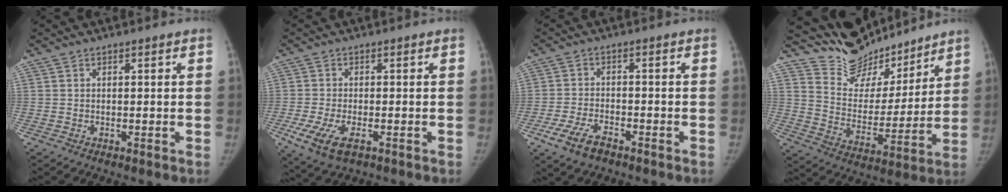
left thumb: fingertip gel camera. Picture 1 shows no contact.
{"total": 7.2, "force": [-2.8, 3.6, 5.6], "torque": [-0.119, -0.010, -0.044]}
{"total": 6.2, "force": [-3.8, 3.0, 3.9], "torque": [-0.086, 0.011, -0.069]}
{"total": 15.8, "force": [14.6, 5.4, 2.6], "torque": [-0.002, -0.107, 0.255]}